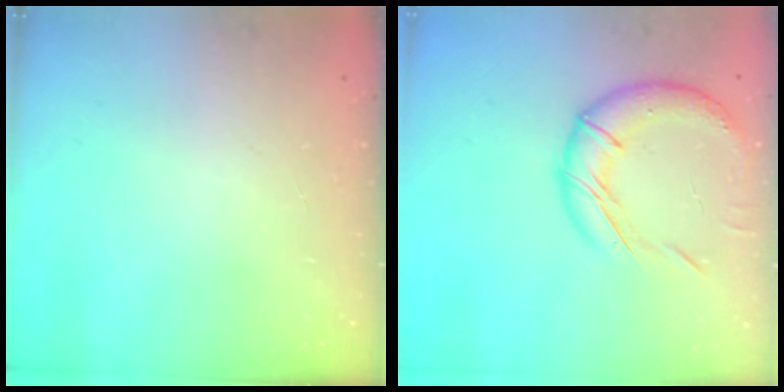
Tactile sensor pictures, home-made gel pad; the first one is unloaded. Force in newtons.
{"total": 15.8, "press": 15.7, "slide": 1.7}